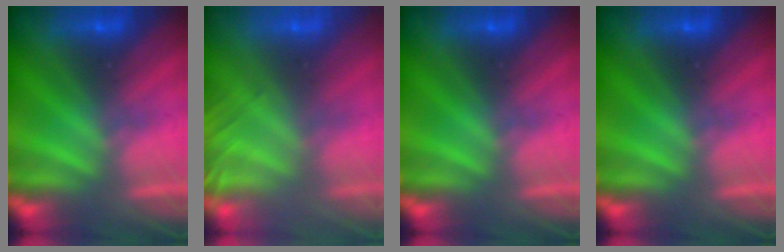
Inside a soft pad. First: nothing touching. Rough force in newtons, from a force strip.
{"total": 5.7}
{"total": 0.0}
{"total": 0.0}